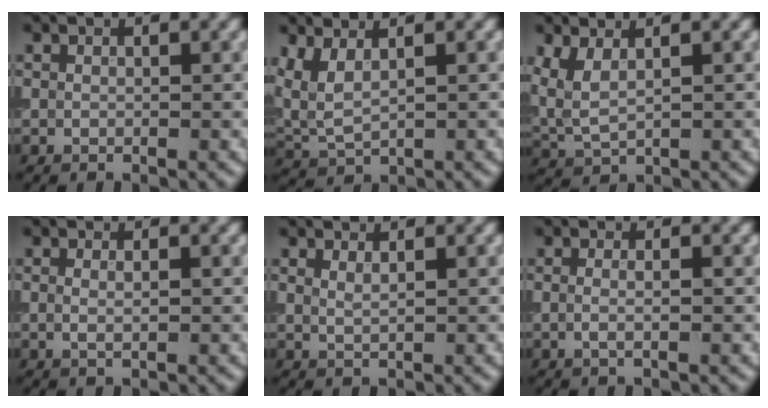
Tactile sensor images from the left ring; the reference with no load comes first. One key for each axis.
{"total": 3.6, "fx": 1.8, "fy": 1.5, "fz": 2.7, "tx": -0.072, "ty": 0.003, "tz": 0.045}
{"total": 3.2, "fx": 1.4, "fy": 1.4, "fz": 2.6, "tx": -0.067, "ty": 0.002, "tz": 0.035}
{"total": 1.1, "fx": 0.1, "fy": 0.3, "fz": 1.0, "tx": -0.017, "ty": -0.003, "tz": 0.002}
{"total": 1.0, "fx": 0.6, "fy": 0.4, "fz": 0.7, "tx": -0.007, "ty": -0.001, "tz": 0.010}
{"total": 1.5, "fx": -0.1, "fy": 0.4, "fz": 1.4, "tx": -0.018, "ty": -0.014, "tz": -0.005}